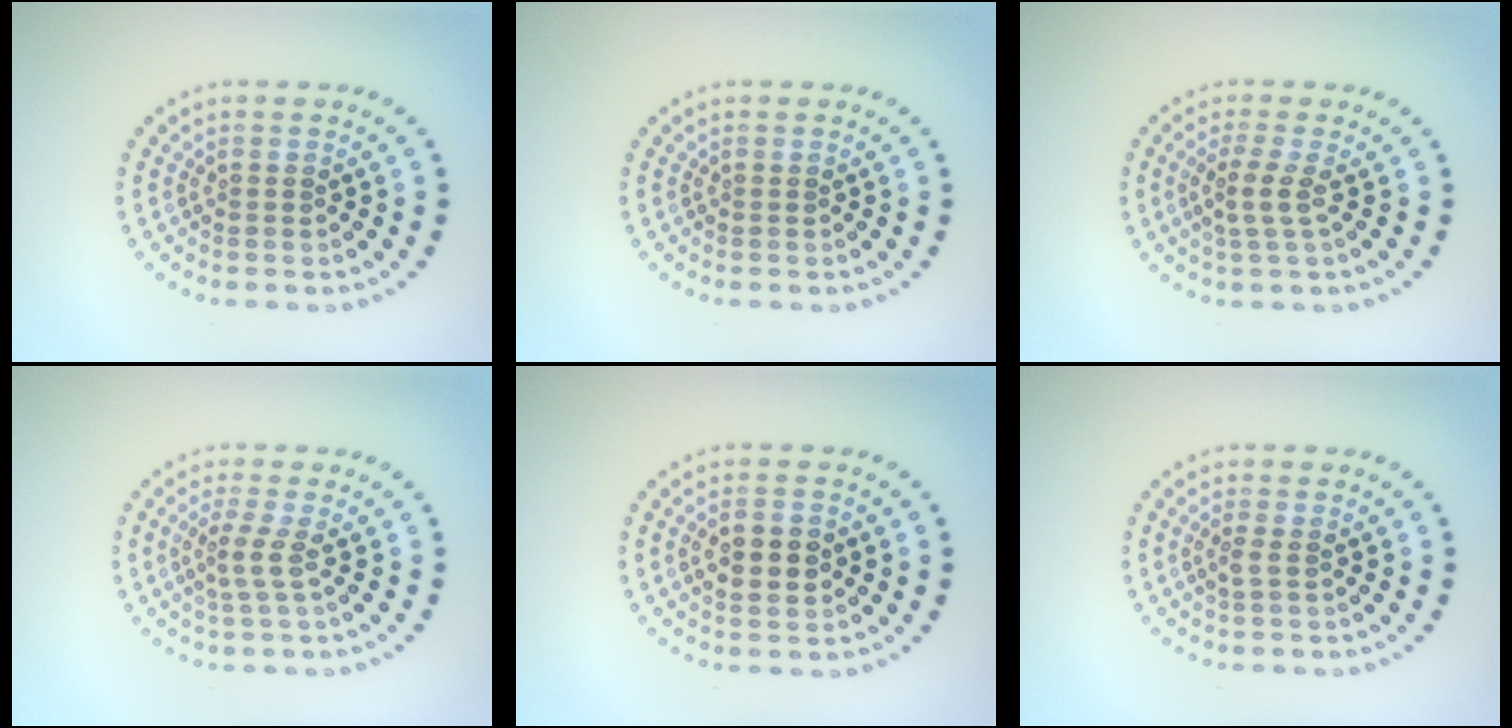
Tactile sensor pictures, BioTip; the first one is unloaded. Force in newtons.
{"total": 0.0}
{"total": 2.1, "press": 1.7, "slide": 1.3}
{"total": 2.0, "press": 1.3, "slide": 1.5}
{"total": 3.0, "press": 3.0, "slide": 0.1}
{"total": 0.9, "press": 0.6, "slide": 0.6}